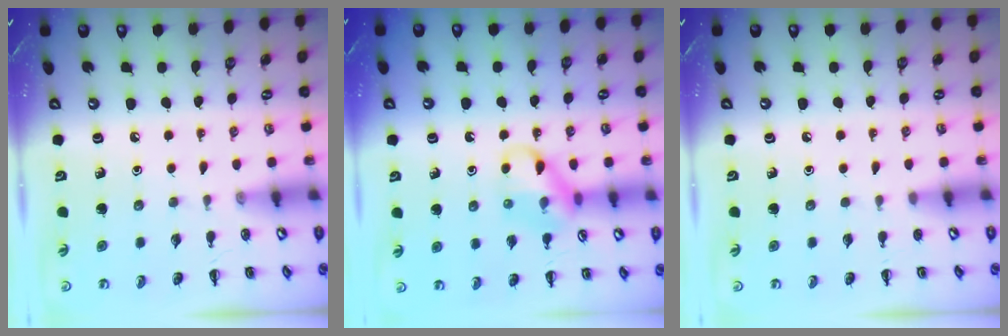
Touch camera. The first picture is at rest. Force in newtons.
{"total": 12.3, "press": 12.2, "slide": 1.2}
{"total": 0.7, "press": 0.7, "slide": 0.0}